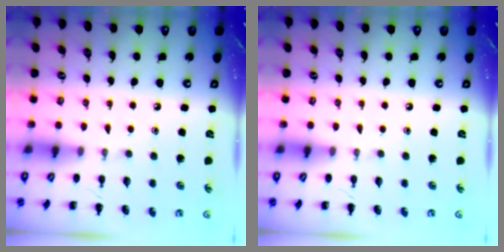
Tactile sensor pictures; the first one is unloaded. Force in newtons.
{"total": 0.0}